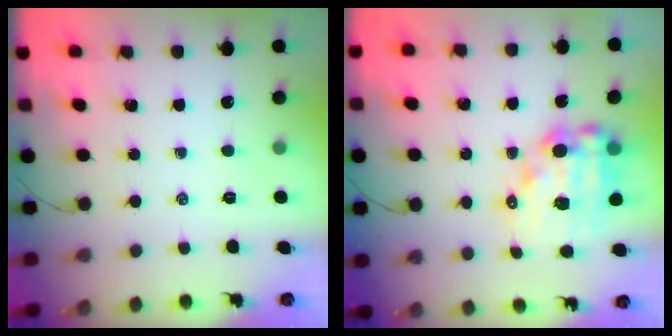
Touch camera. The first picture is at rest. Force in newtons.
{"total": 14.9, "press": 14.4, "slide": 3.6}